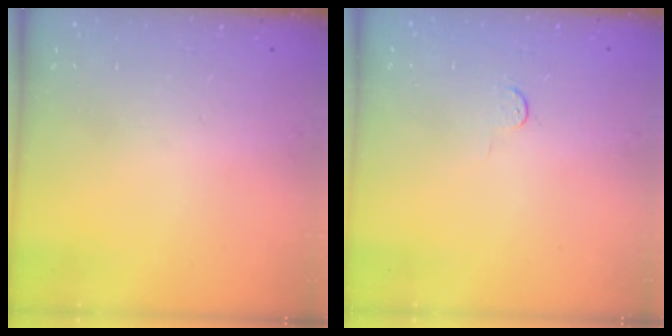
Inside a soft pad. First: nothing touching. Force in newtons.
{"total": 2.8, "press": 2.8, "slide": 0.4}